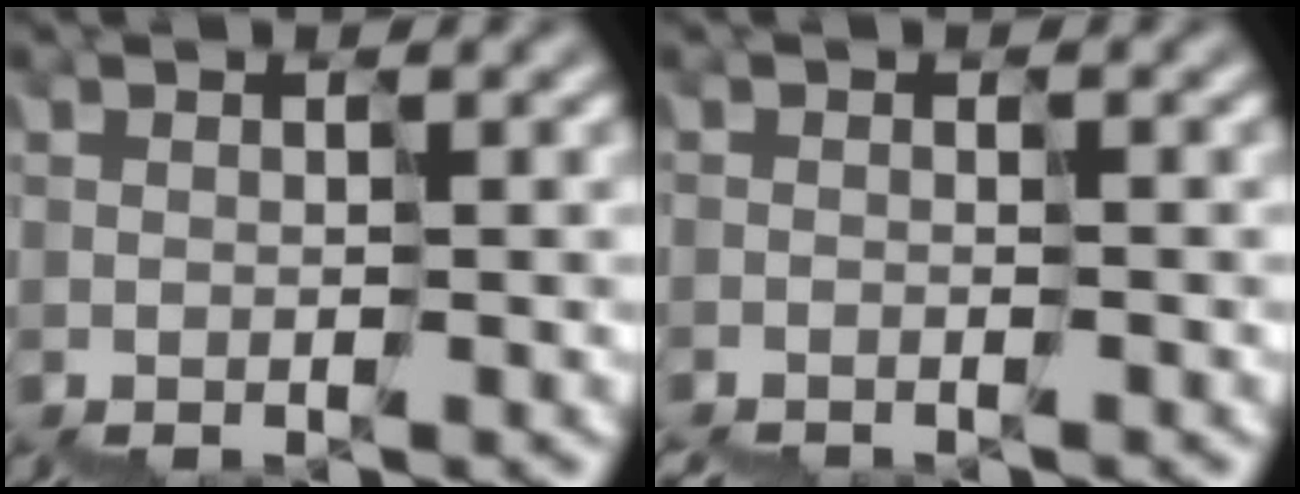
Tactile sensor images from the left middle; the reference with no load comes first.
{"total": 1.3, "force": [-1.3, 0.1, -0.2], "torque": [0.008, -0.007, -0.009]}